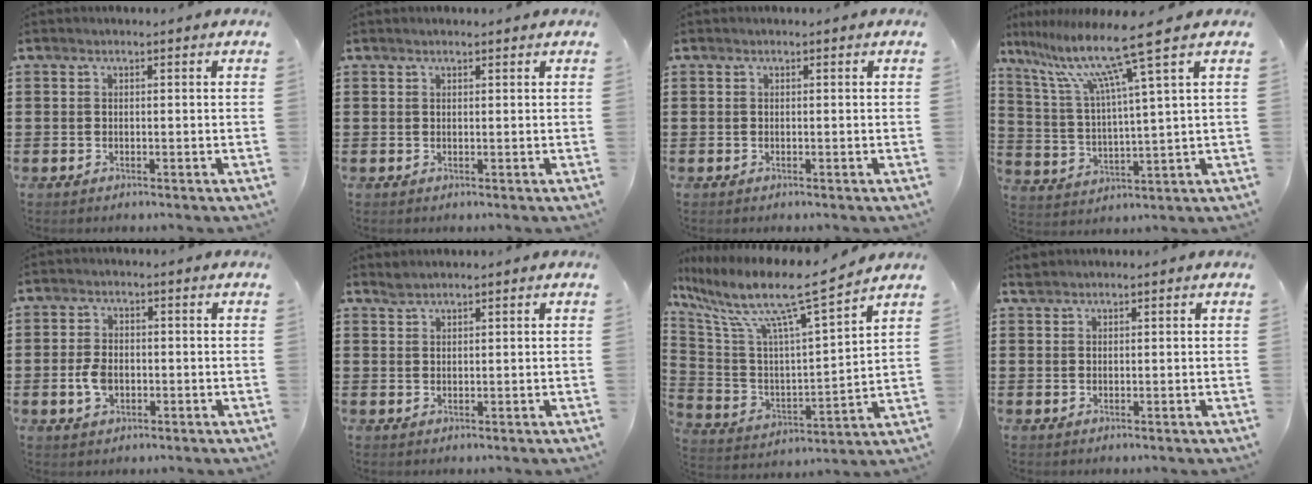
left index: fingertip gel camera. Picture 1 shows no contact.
{"total": 0.6, "force": [0.5, 0.1, 0.3], "torque": [-0.006, 0.001, 0.010]}
{"total": 0.0}
{"total": 11.3, "force": [7.6, -0.2, 8.5], "torque": [-0.187, -0.030, 0.121]}
{"total": 3.9, "force": [-0.6, 2.4, 2.9], "torque": [-0.069, 0.000, -0.015]}
{"total": 1.3, "force": [1.3, 0.2, 0.2], "torque": [-0.006, 0.000, 0.025]}
{"total": 11.8, "force": [9.1, 1.0, 7.5], "torque": [-0.171, -0.065, 0.143]}
{"total": 0.9, "force": [0.9, 0.2, 0.1], "torque": [-0.004, 0.002, 0.017]}